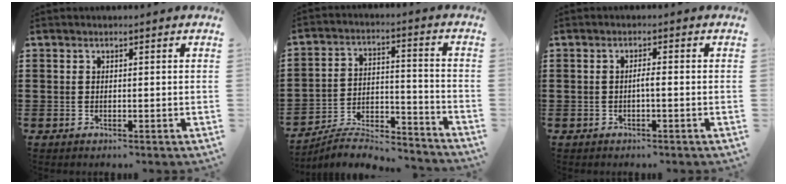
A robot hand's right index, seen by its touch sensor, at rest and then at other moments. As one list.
[{"total": 6.4, "force": [-6.1, 0.9, 1.7], "torque": [-0.035, 0.002, -0.122]}, {"total": 1.4, "force": [-0.5, 0.1, 1.3], "torque": [-0.023, -0.001, -0.009]}]